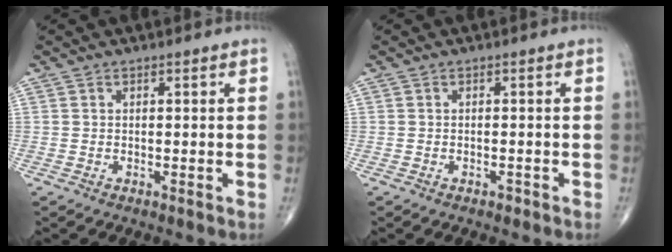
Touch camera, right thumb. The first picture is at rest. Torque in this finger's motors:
{"motor_torque": [0.68, -0.35, 0.04, -0.17, 0.01]}